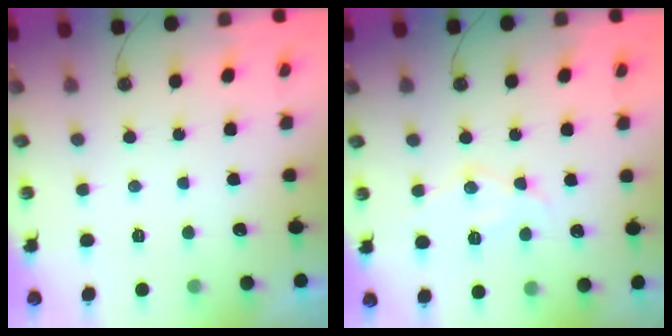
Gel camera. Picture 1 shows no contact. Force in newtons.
{"total": 11.0, "press": 10.9, "slide": 0.7}